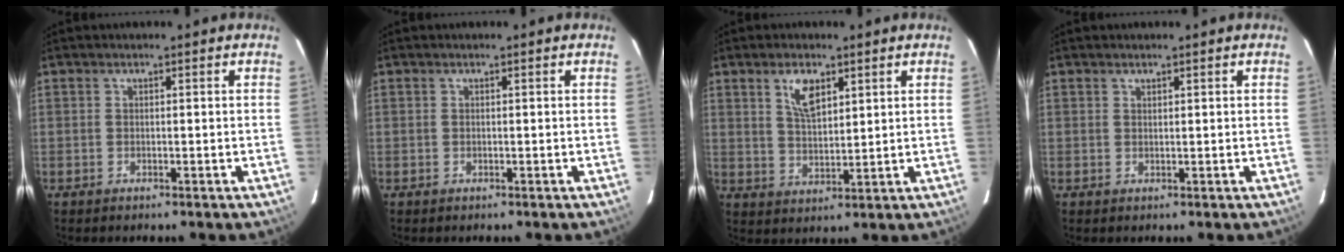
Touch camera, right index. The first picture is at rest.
{"total": 0.0}
{"total": 6.1, "force": [3.2, 2.8, 4.4], "torque": [-0.079, 0.005, 0.063]}
{"total": 0.5, "force": [0.5, 0.2, 0.1], "torque": [-0.001, 0.001, 0.009]}